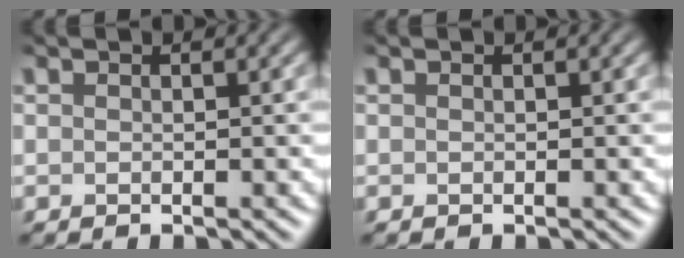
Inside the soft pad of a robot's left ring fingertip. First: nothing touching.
{"total": 0.0}